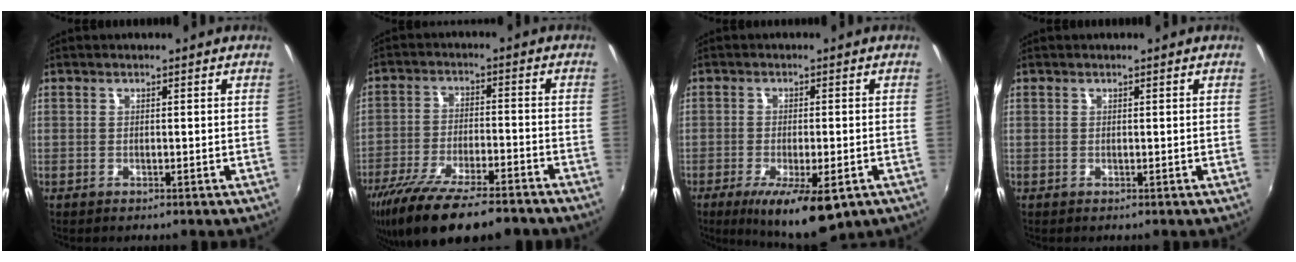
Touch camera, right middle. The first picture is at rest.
{"total": 17.9, "force": [-14.2, 3.7, 10.2], "torque": [-0.202, -0.040, -0.229]}
{"total": 12.4, "force": [-6.7, 3.7, 9.8], "torque": [-0.173, -0.035, -0.098]}
{"total": 0.0}